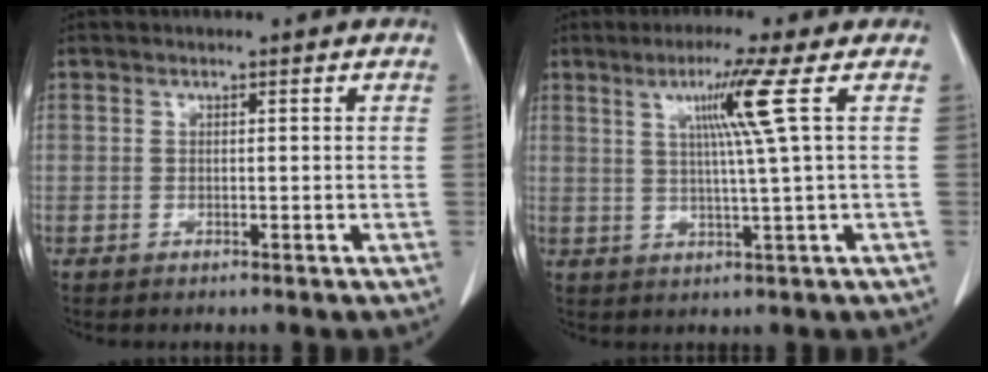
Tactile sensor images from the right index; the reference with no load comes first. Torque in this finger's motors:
{"motor_torque": [0.32, 0.07, 0.40, 0.08]}